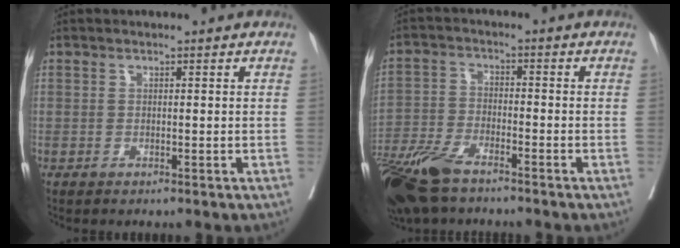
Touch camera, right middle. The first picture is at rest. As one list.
[{"total": 11.3, "force": [-8.6, 3.2, 6.7], "torque": [-0.134, -0.027, -0.161]}]